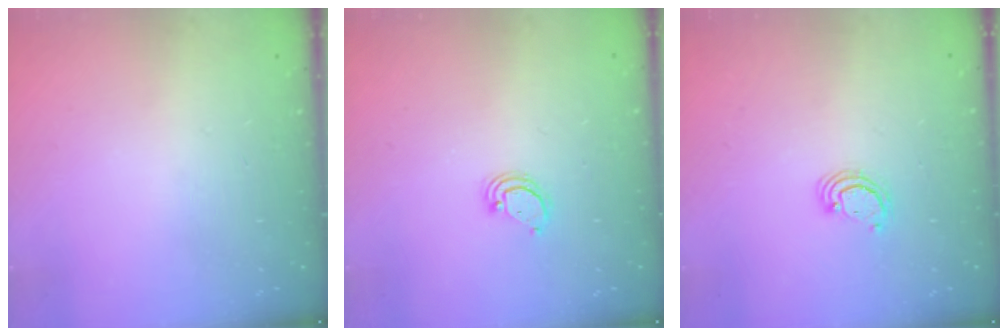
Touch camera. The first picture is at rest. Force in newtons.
{"total": 2.8, "press": 2.8, "slide": 0.2}
{"total": 2.6, "press": 2.5, "slide": 0.3}